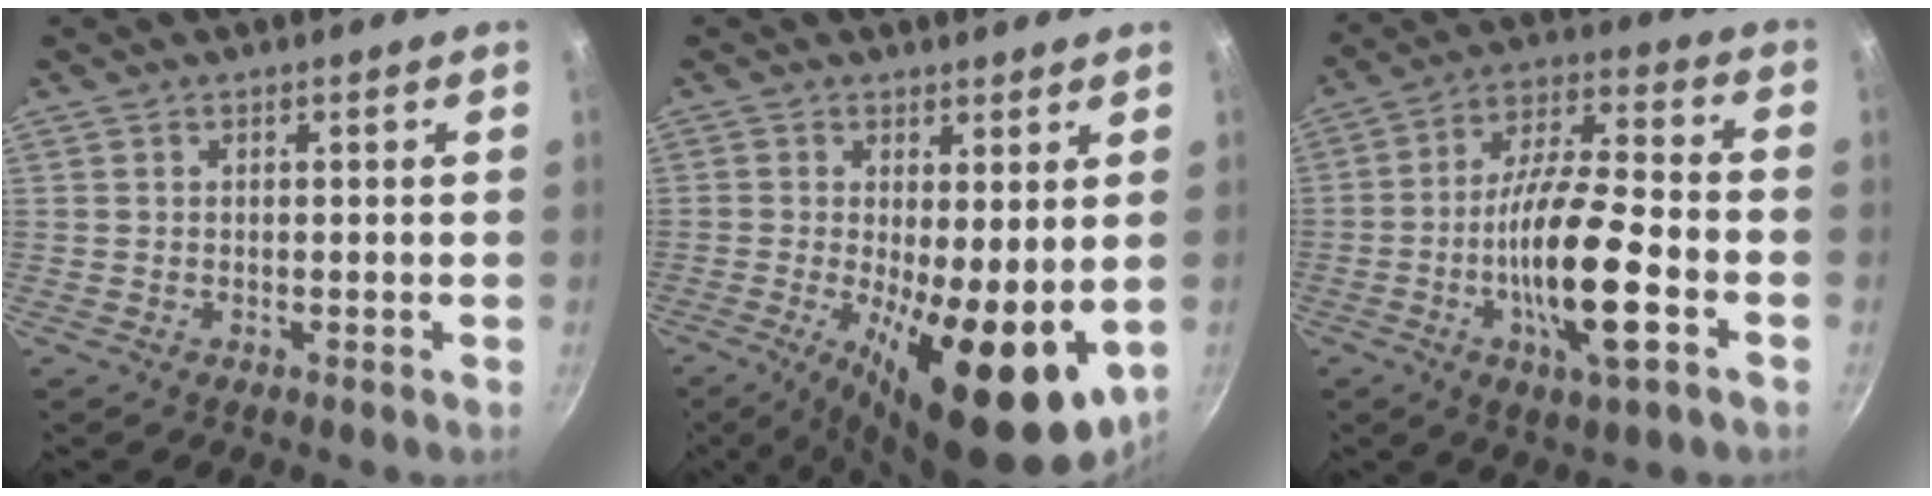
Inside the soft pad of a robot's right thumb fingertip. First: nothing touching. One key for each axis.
{"total": 17.2, "fx": -2.4, "fy": 6.3, "fz": 15.9, "tx": -0.220, "ty": -0.025, "tz": -0.026}
{"total": 17.2, "fx": -5.4, "fy": 4.8, "fz": 15.6, "tx": -0.275, "ty": 0.030, "tz": -0.105}